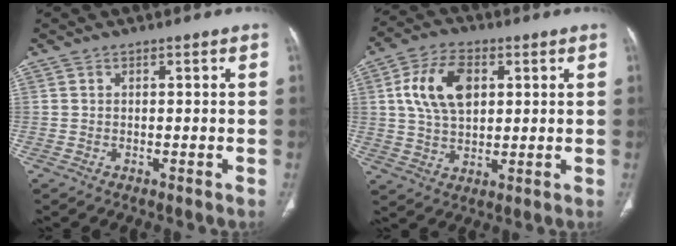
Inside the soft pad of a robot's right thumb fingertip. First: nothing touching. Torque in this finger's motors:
{"motor_torque": [0.55, 1.68, 0.79, -0.41, 0.12]}